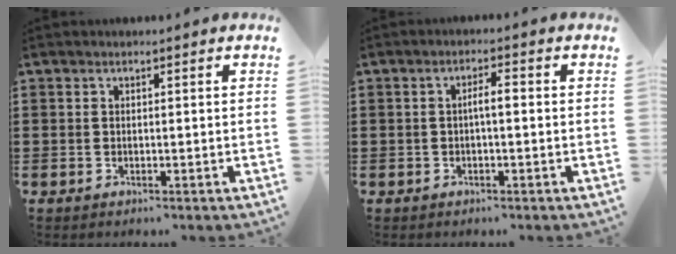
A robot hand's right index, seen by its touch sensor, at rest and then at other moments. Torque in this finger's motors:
{"motor_torque": [0.77, -0.39, 0.07, 0.10]}